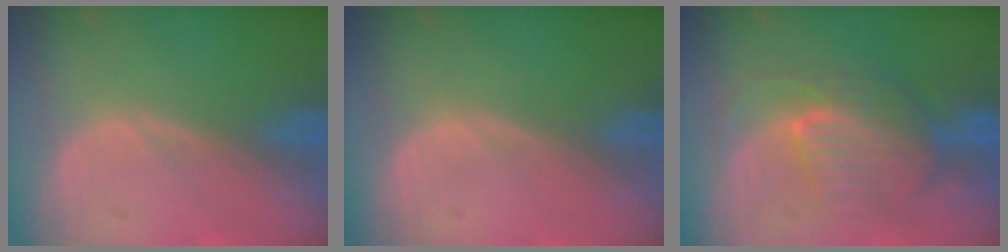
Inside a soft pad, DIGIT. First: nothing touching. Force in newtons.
{"total": 0.0}
{"total": 8.9, "press": 8.6, "slide": 2.1}